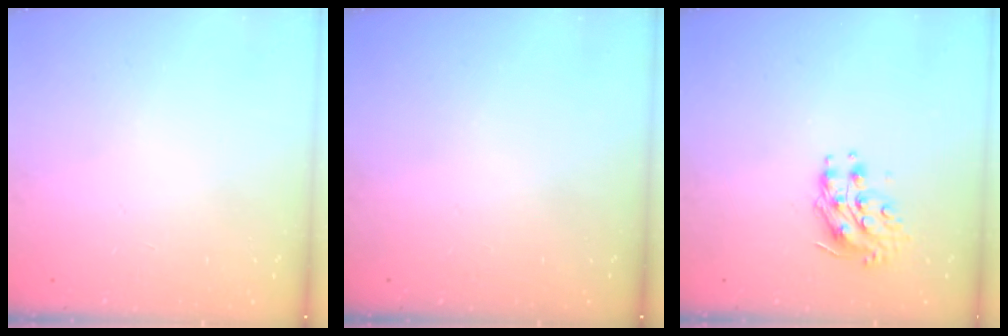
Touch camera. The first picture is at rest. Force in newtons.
{"total": 0.0}
{"total": 9.0, "press": 9.0, "slide": 0.4}